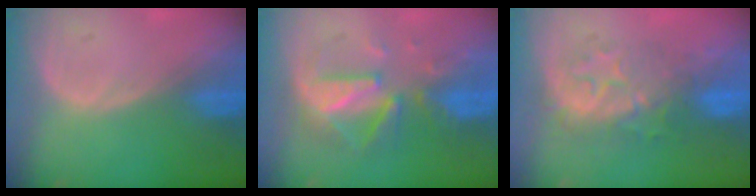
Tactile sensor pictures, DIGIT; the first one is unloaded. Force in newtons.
{"total": 8.1, "press": 7.9, "slide": 2.0}
{"total": 8.1, "press": 8.0, "slide": 1.1}